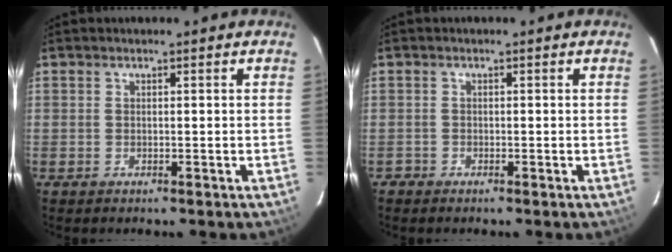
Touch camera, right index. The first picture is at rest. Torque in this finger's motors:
{"motor_torque": [-0.37, 0.25, -1.05, -0.21]}